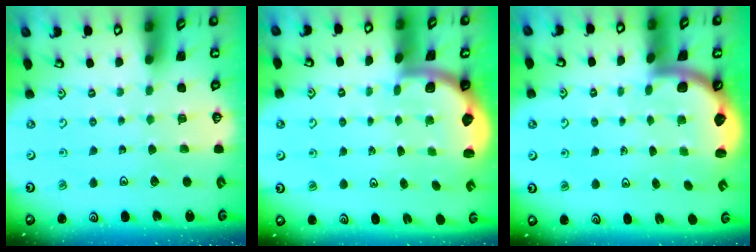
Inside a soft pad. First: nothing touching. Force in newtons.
{"total": 1.9, "press": 1.8, "slide": 0.5}
{"total": 2.2, "press": 2.2, "slide": 0.3}